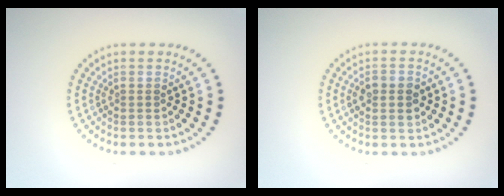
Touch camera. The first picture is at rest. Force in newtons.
{"total": 2.8, "press": 2.8, "slide": 0.1}